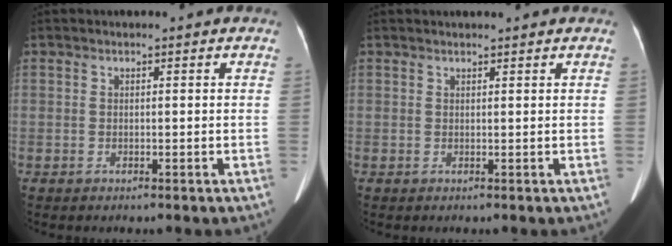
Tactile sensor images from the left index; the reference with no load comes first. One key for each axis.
{"total": 3.2, "fx": 3.0, "fy": 0.1, "fz": 1.0, "tx": -0.013, "ty": 0.021, "tz": 0.036}